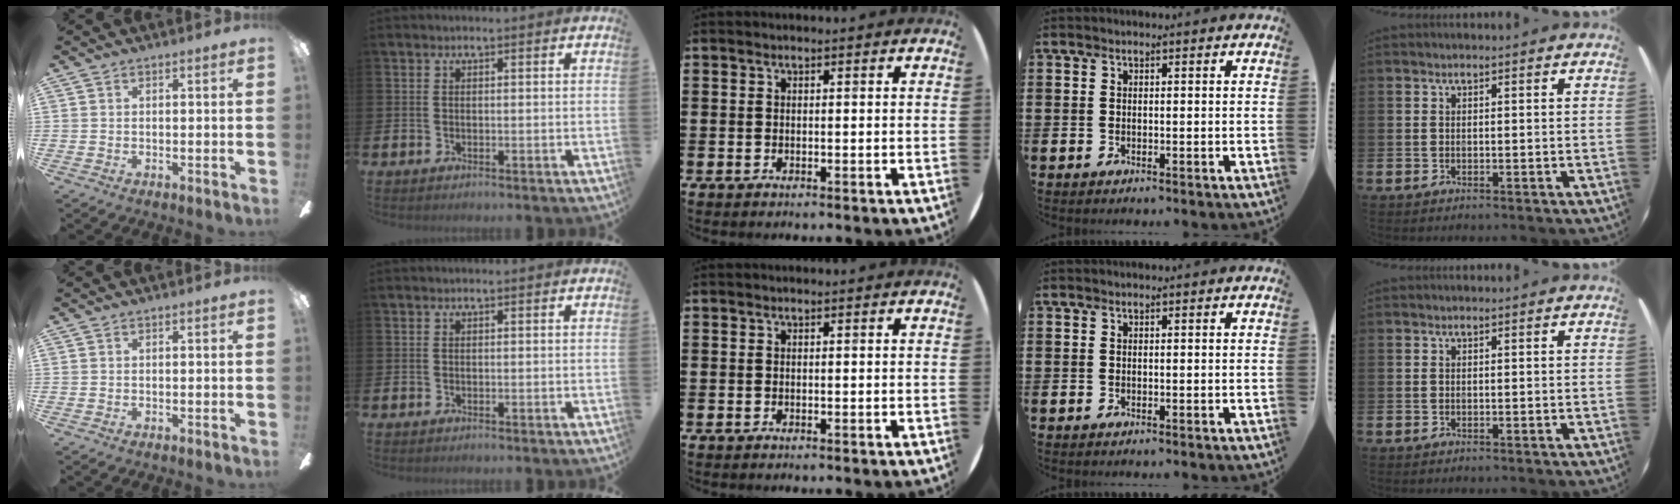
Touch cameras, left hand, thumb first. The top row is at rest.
{}